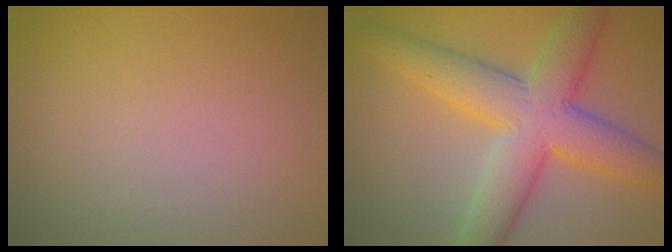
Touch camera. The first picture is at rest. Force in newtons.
{"total": 8.4, "press": 8.4, "slide": 0.2}